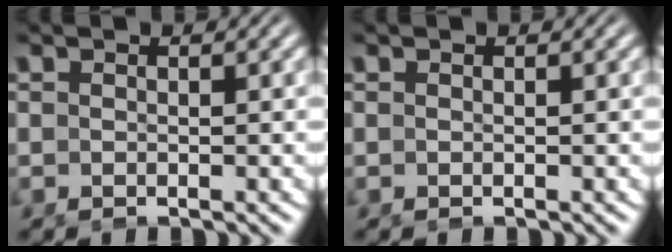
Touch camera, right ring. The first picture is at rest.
{"total": 0.0}